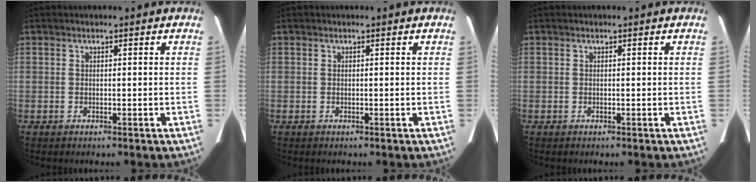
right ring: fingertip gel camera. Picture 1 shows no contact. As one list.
[{"total": 0.0}, {"total": 0.0}]